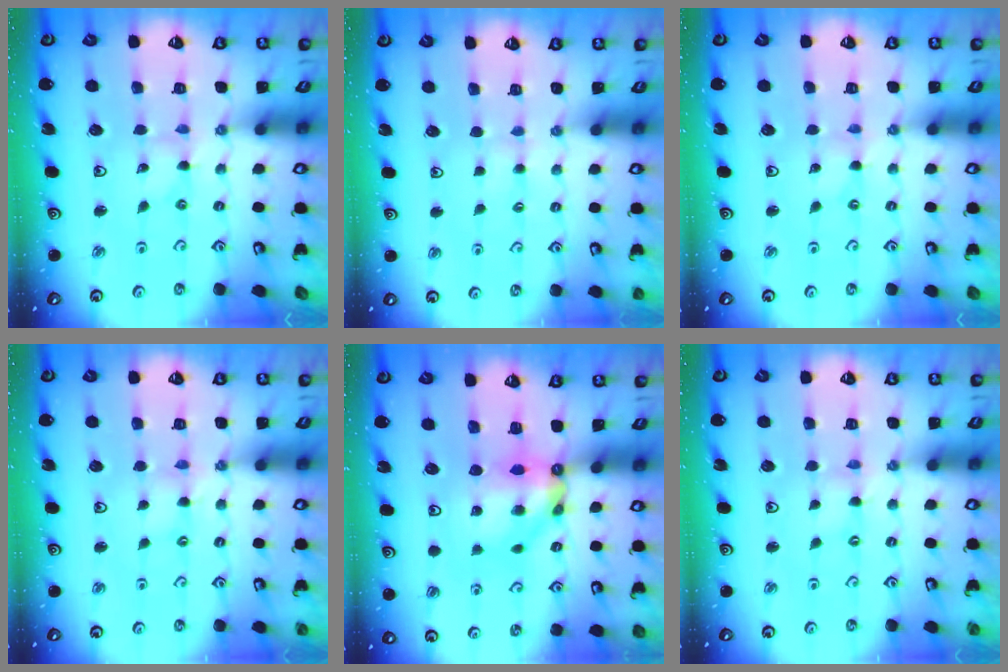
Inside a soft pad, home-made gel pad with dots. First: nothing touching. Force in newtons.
{"total": 2.2, "press": 2.2, "slide": 0.4}
{"total": 0.0}
{"total": 1.8, "press": 1.8, "slide": 0.3}
{"total": 8.1, "press": 8.0, "slide": 0.8}
{"total": 0.0}